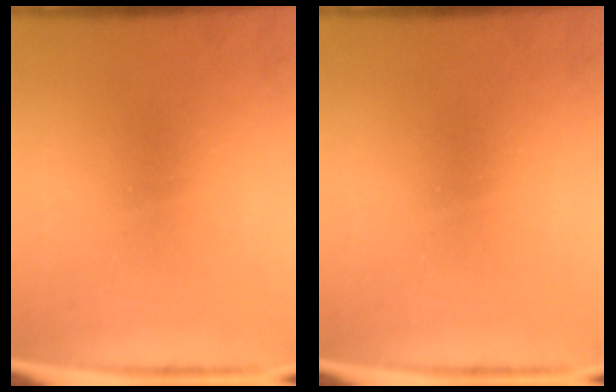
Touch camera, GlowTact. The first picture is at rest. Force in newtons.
{"total": 0.0}